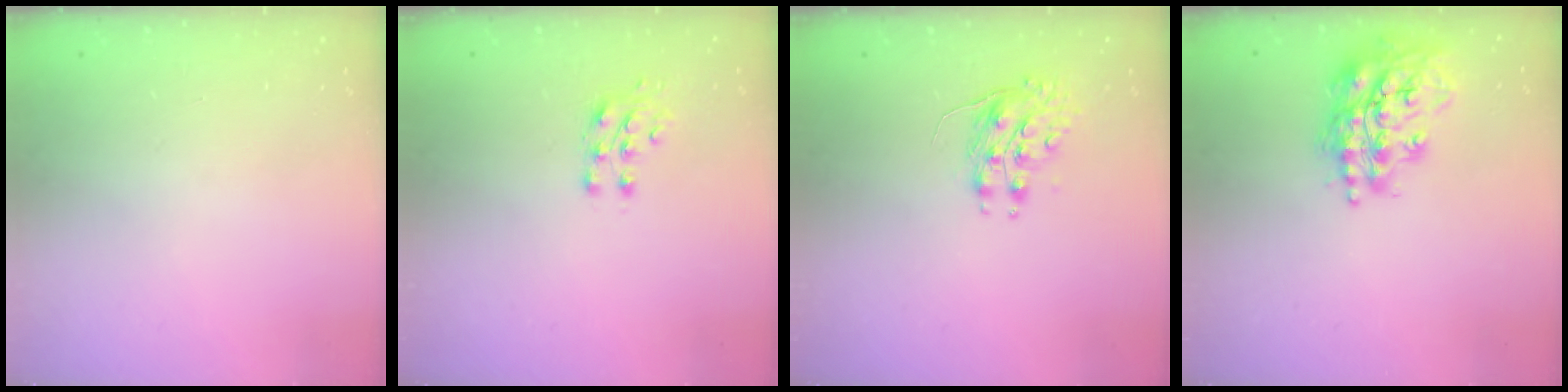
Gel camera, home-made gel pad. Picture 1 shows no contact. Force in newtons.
{"total": 7.1, "press": 7.1, "slide": 0.8}
{"total": 8.0, "press": 8.0, "slide": 0.2}
{"total": 17.7, "press": 17.6, "slide": 1.5}